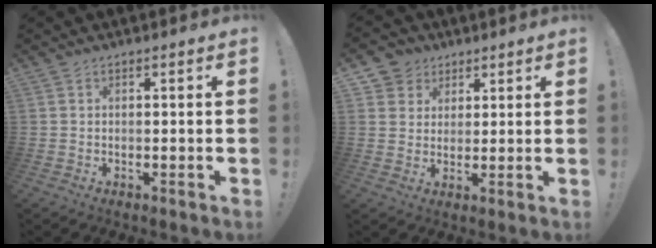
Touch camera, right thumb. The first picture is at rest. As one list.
[{"total": 5.9, "force": [2.7, 5.2, 0.5], "torque": [-0.011, -0.020, 0.055]}]